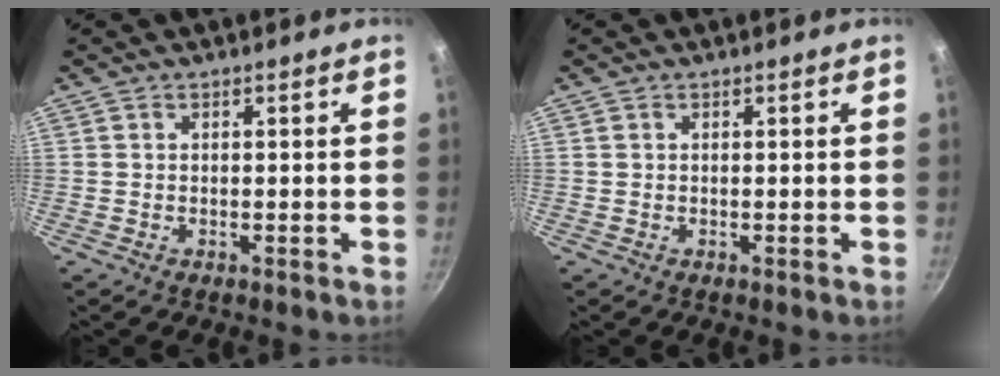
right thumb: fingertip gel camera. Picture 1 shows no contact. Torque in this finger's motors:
{"motor_torque": [-0.39, 0.19, 0.15, 0.28, 0.00]}